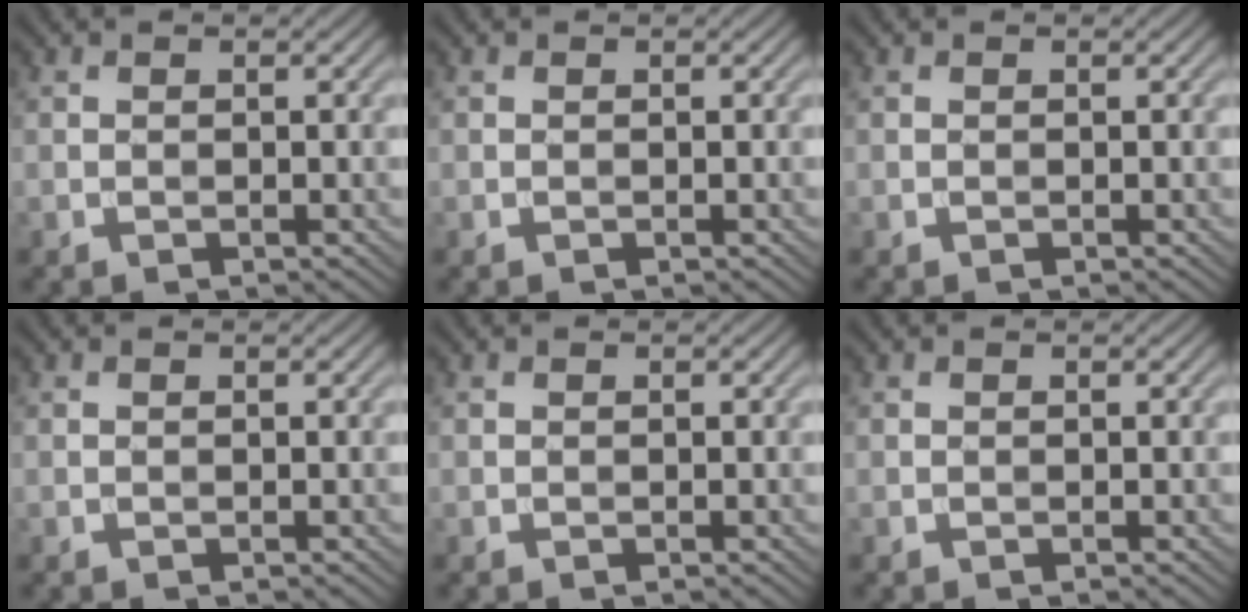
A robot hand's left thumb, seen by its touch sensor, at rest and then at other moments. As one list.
[{"total": 0.0}, {"total": 0.0}, {"total": 0.0}, {"total": 0.0}, {"total": 0.0}]